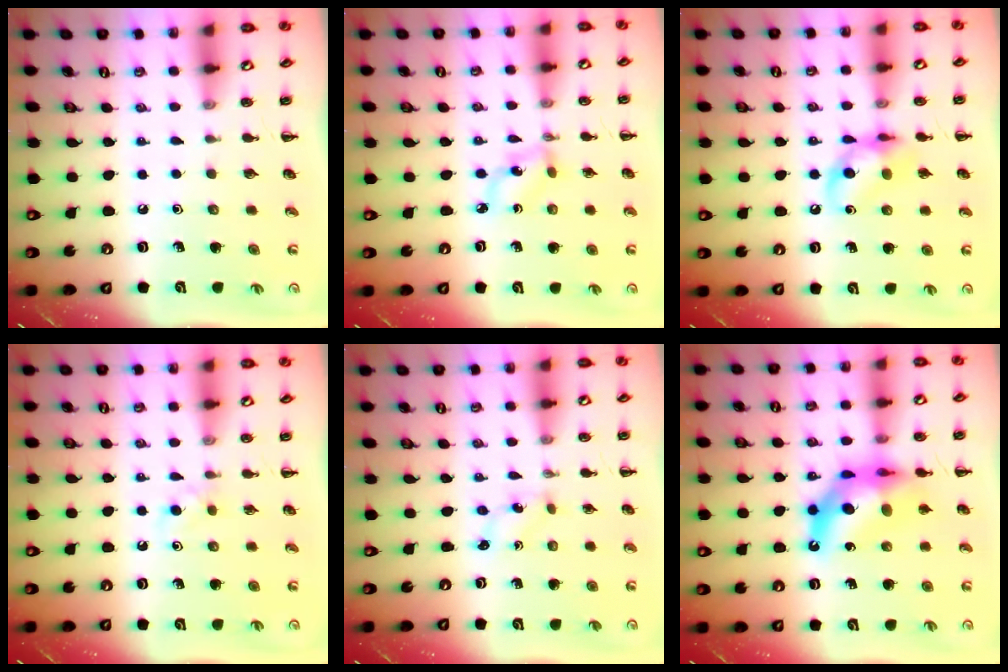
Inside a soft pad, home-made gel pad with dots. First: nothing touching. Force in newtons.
{"total": 2.8, "press": 2.7, "slide": 0.8}
{"total": 12.4, "press": 12.3, "slide": 1.8}
{"total": 3.6, "press": 3.4, "slide": 1.2}
{"total": 0.0}
{"total": 13.5, "press": 12.9, "slide": 4.0}